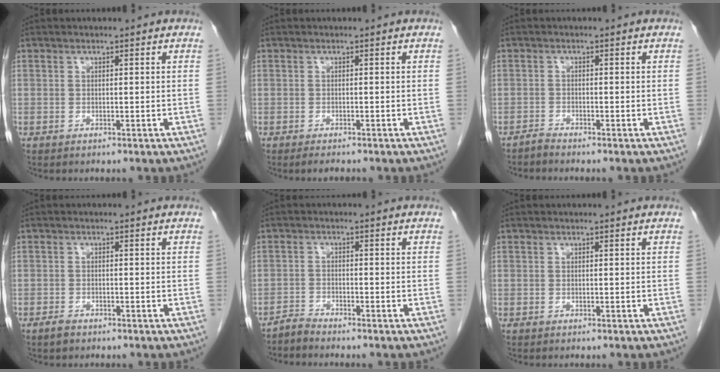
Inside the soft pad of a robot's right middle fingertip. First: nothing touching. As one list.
[{"total": 1.8, "force": [-1.5, 0.3, 1.0], "torque": [-0.013, -0.005, -0.019]}, {"total": 1.0, "force": [-0.9, -0.3, -0.1], "torque": [0.002, -0.003, -0.019]}, {"total": 1.2, "force": [-0.9, 0.6, 0.5], "torque": [-0.014, 0.001, -0.014]}, {"total": 1.8, "force": [-1.7, -0.4, -0.3], "torque": [0.010, -0.007, -0.036]}, {"total": 0.0}]